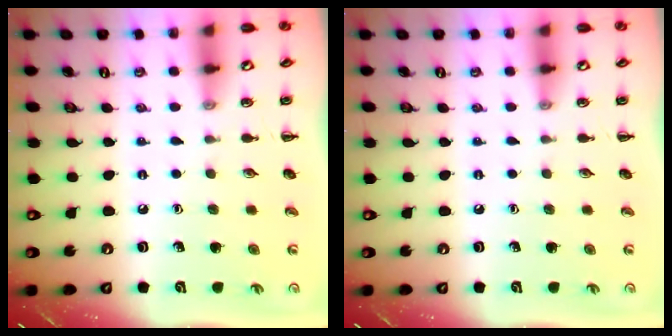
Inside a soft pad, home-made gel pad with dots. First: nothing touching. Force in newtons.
{"total": 0.0}